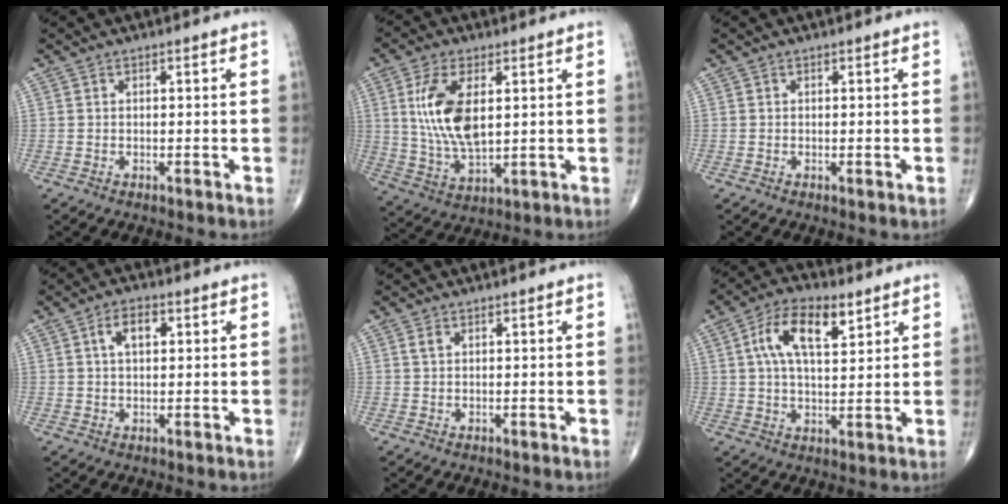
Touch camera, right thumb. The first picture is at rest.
{"total": 12.9, "force": [2.8, 6.2, 10.9], "torque": [-0.216, -0.016, 0.061]}
{"total": 0.6, "force": [-0.1, 0.0, 0.5], "torque": [-0.012, -0.003, -0.001]}
{"total": 5.0, "force": [1.5, 2.8, 3.9], "torque": [-0.062, 0.007, 0.022]}
{"total": 1.2, "force": [0.5, 0.8, 0.8], "torque": [-0.017, 0.004, 0.011]}
{"total": 11.7, "force": [4.7, 5.3, 9.3], "torque": [-0.157, -0.001, 0.080]}